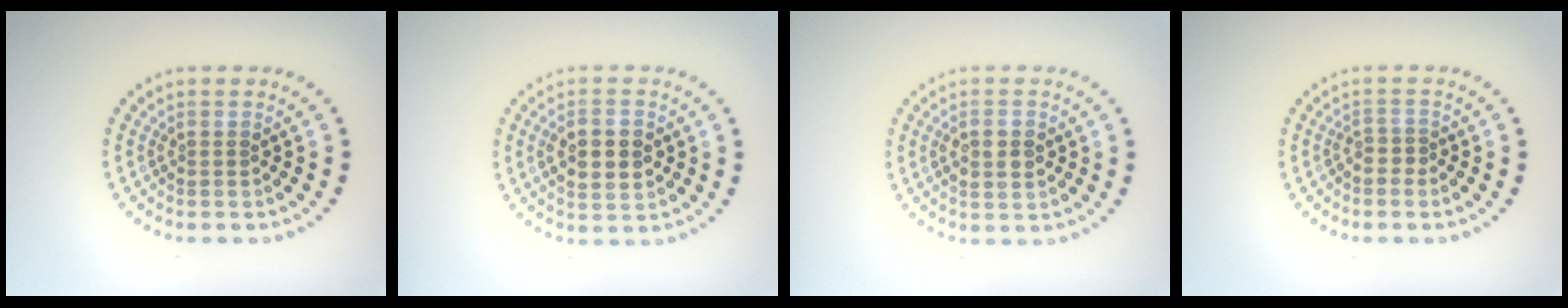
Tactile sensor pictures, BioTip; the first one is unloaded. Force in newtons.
{"total": 4.8, "press": 4.8, "slide": 0.2}
{"total": 2.4, "press": 2.4, "slide": 0.3}
{"total": 1.2, "press": 0.8, "slide": 0.8}